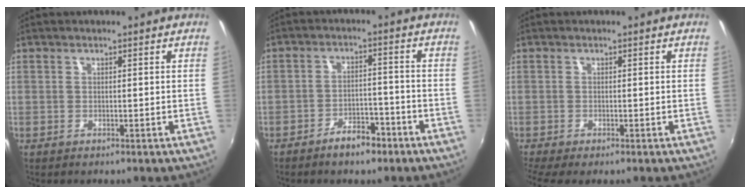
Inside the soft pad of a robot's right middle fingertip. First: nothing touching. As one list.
[{"total": 5.7, "force": [-4.2, 2.5, 2.9], "torque": [-0.060, 0.008, -0.059]}, {"total": 2.8, "force": [-2.2, 0.2, 1.7], "torque": [-0.037, -0.019, -0.037]}]